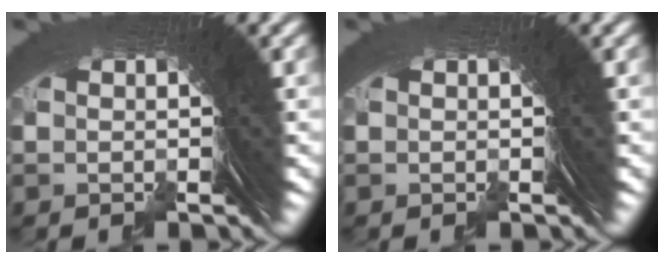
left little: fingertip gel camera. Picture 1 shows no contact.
{"total": 0.0}